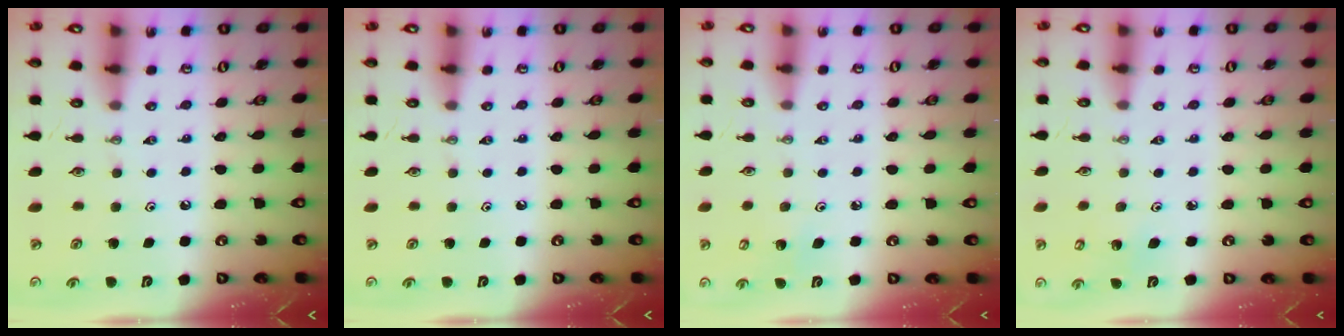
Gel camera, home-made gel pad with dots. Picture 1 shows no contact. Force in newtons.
{"total": 0.0}
{"total": 3.8, "press": 3.8, "slide": 0.6}
{"total": 5.0, "press": 4.6, "slide": 1.9}